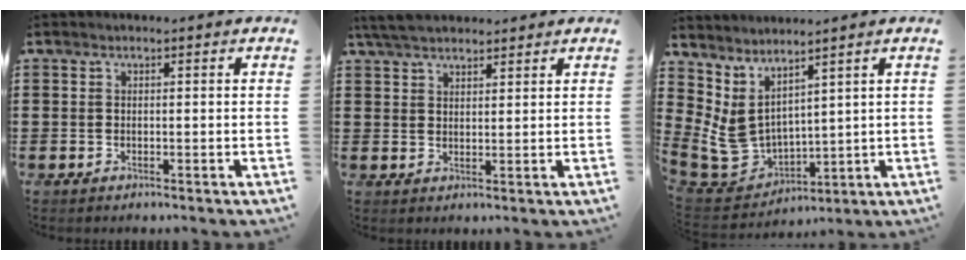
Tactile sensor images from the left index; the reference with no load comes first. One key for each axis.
{"total": 4.3, "fx": 3.8, "fy": 1.2, "fz": 1.6, "tx": -0.042, "ty": -0.002, "tz": 0.074}
{"total": 6.4, "fx": 2.7, "fy": 4.3, "fz": 3.9, "tx": -0.124, "ty": -0.030, "tz": 0.052}